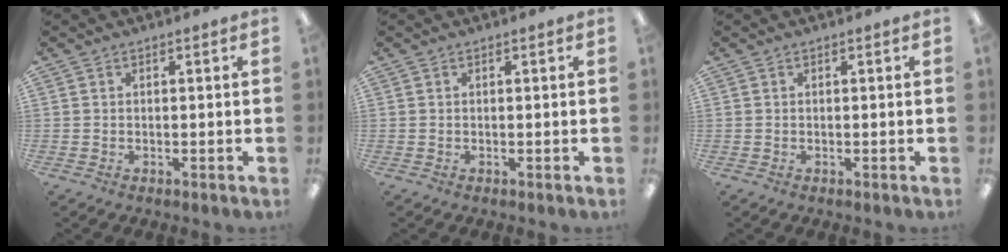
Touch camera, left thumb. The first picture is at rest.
{"total": 0.0}
{"total": 0.0}